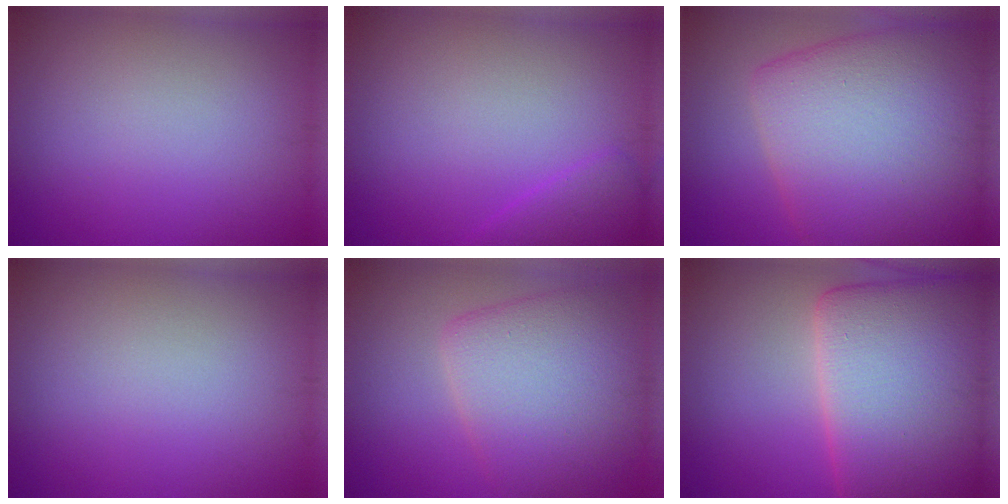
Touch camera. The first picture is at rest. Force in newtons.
{"total": 2.2, "press": 2.2, "slide": 0.1}
{"total": 13.3, "press": 13.2, "slide": 0.7}
{"total": 0.0}
{"total": 7.4, "press": 7.4, "slide": 0.3}
{"total": 16.6, "press": 16.6, "slide": 1.0}